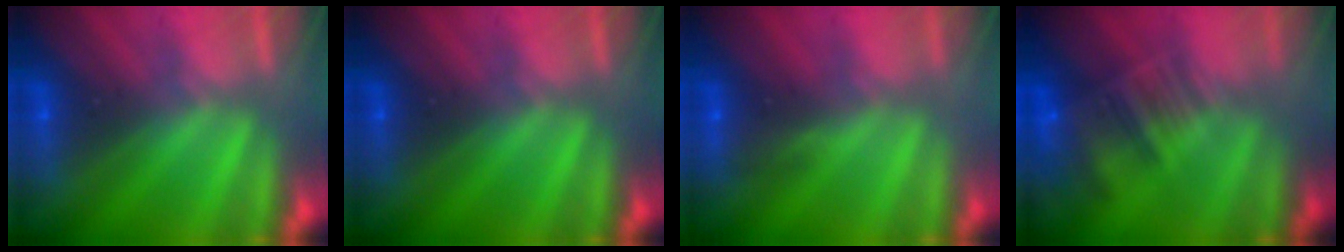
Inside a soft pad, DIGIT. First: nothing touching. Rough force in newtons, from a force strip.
{"total": 0.0}
{"total": 2.9}
{"total": 7.6}